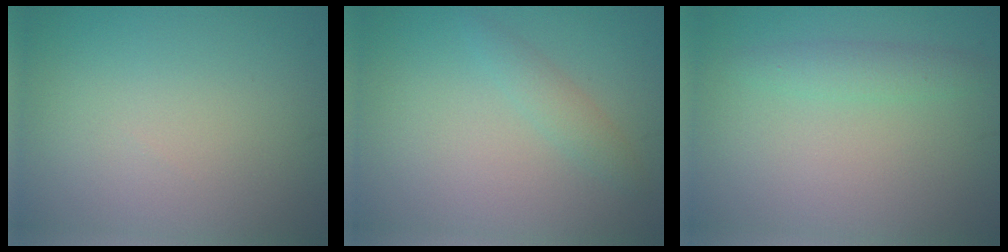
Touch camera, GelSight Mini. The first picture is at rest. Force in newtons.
{"total": 1.5, "press": 1.5, "slide": 0.1}
{"total": 1.8, "press": 1.8, "slide": 0.1}